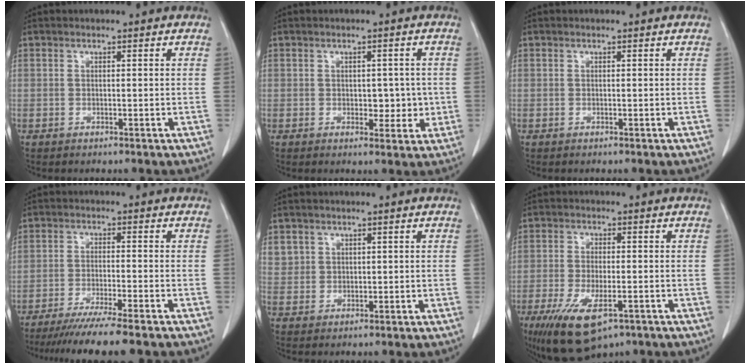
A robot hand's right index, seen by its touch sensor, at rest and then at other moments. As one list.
[{"total": 4.0, "force": [-0.2, 2.6, 3.1], "torque": [-0.028, 0.006, 0.004]}, {"total": 0.0}, {"total": 11.3, "force": [-9.4, -0.6, 6.2], "torque": [-0.075, -0.031, -0.145]}, {"total": 3.3, "force": [1.6, 2.9, 0.2], "torque": [0.010, 0.006, 0.031]}, {"total": 10.8, "force": [-5.9, 4.1, 8.1], "torque": [-0.151, -0.022, -0.092]}]